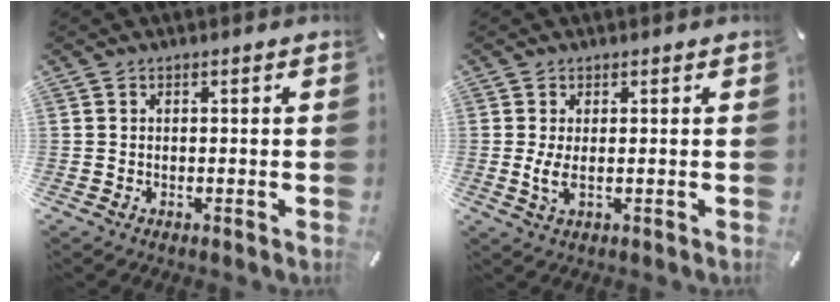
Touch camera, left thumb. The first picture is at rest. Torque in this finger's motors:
{"motor_torque": [-0.07, -0.15, 0.26, -0.06, 0.09]}